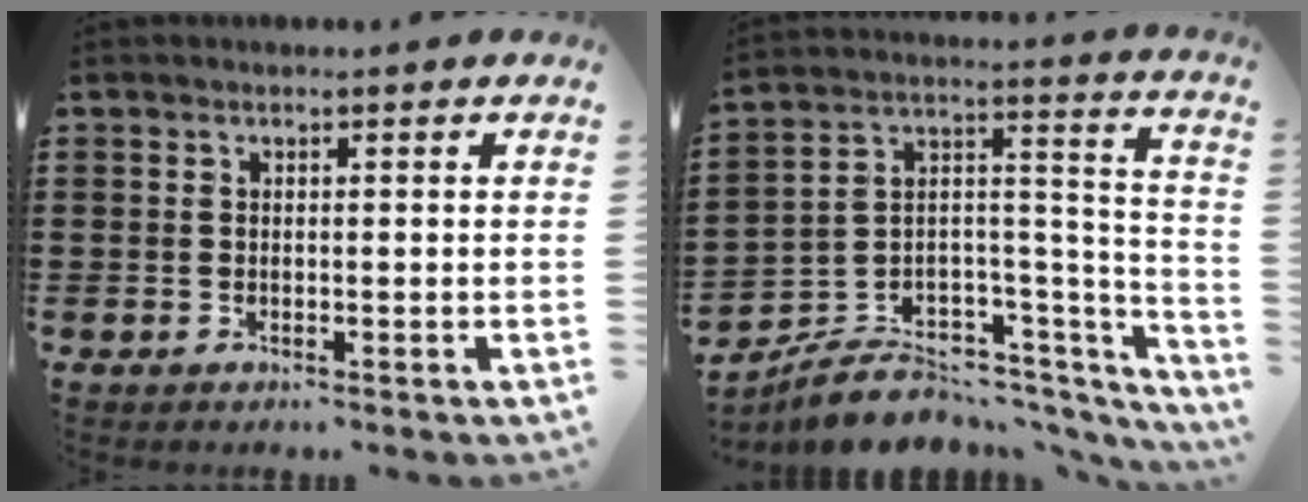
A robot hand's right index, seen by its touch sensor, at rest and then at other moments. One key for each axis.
{"total": 6.1, "fx": -4.6, "fy": 3.6, "fz": 1.6, "tx": -0.033, "ty": 0.001, "tz": -0.083}